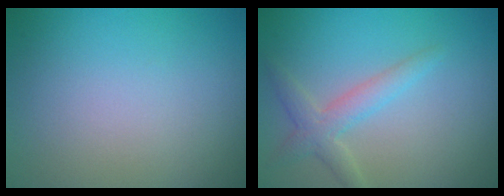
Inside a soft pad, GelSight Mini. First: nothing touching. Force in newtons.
{"total": 2.6, "press": 2.6, "slide": 0.1}